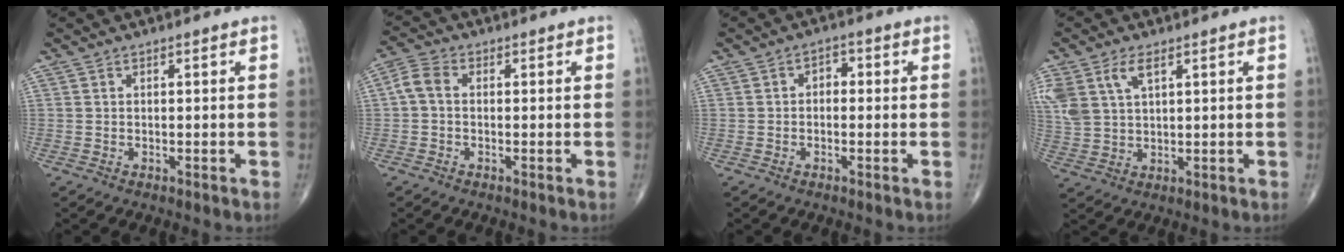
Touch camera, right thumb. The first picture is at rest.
{"total": 3.9, "force": [0.0, 2.6, 2.8], "torque": [-0.058, 0.011, -0.010]}
{"total": 2.4, "force": [0.0, 1.7, 1.7], "torque": [-0.009, 0.010, -0.010]}
{"total": 9.0, "force": [4.2, 4.9, 6.3], "torque": [-0.146, -0.002, 0.092]}